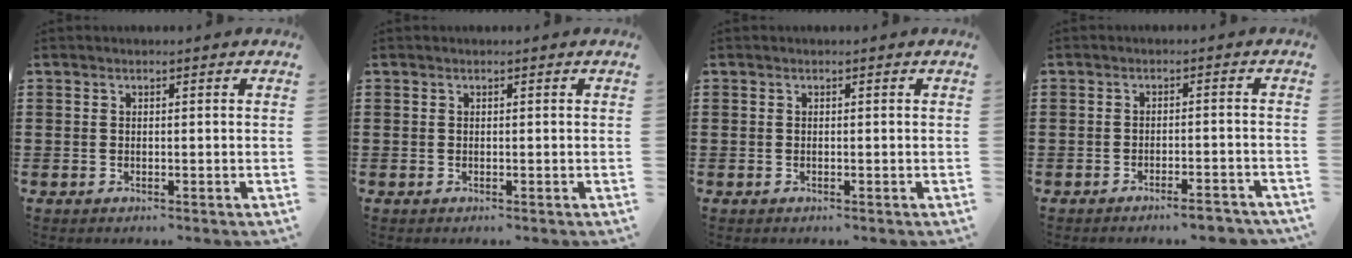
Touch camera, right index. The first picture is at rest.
{"total": 0.0}
{"total": 0.0}
{"total": 3.1, "force": [-2.8, 0.1, 1.4], "torque": [-0.023, -0.001, -0.053]}